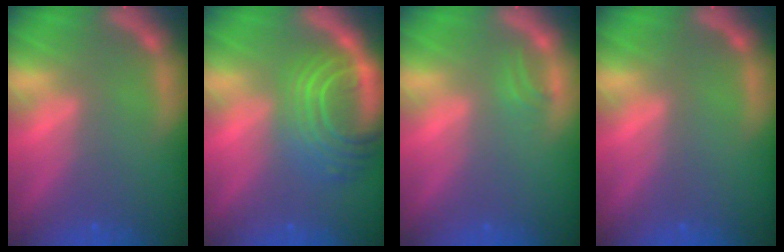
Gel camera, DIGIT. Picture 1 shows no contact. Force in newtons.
{"total": 9.5}
{"total": 0.9}
{"total": 0.0}